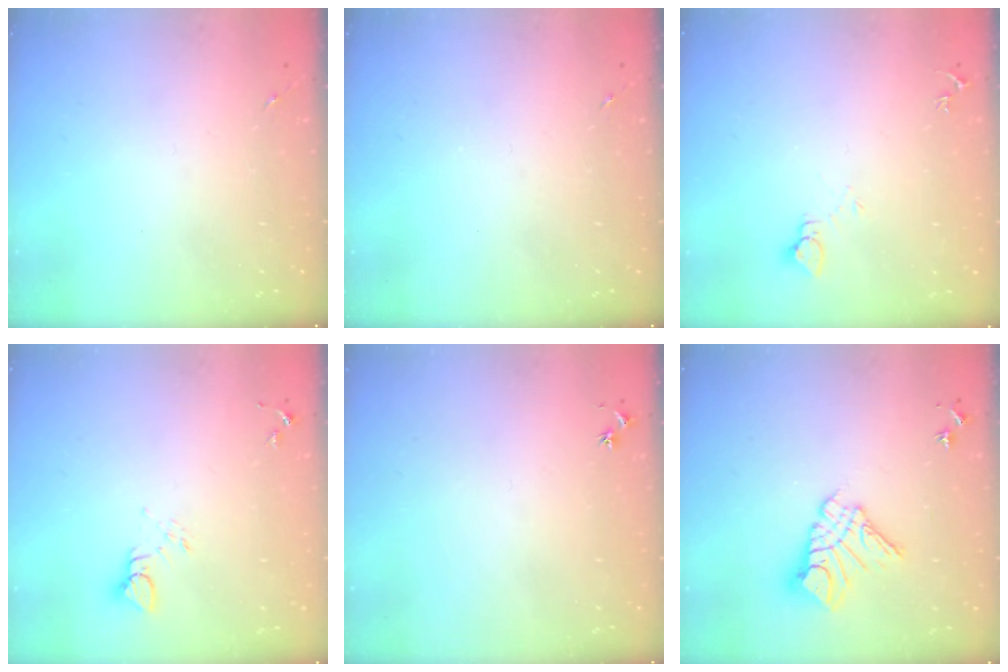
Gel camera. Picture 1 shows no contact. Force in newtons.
{"total": 0.0}
{"total": 4.0, "press": 4.0, "slide": 0.4}
{"total": 4.0, "press": 4.0, "slide": 0.3}
{"total": 2.5, "press": 2.5, "slide": 0.3}
{"total": 11.7, "press": 11.7, "slide": 1.2}